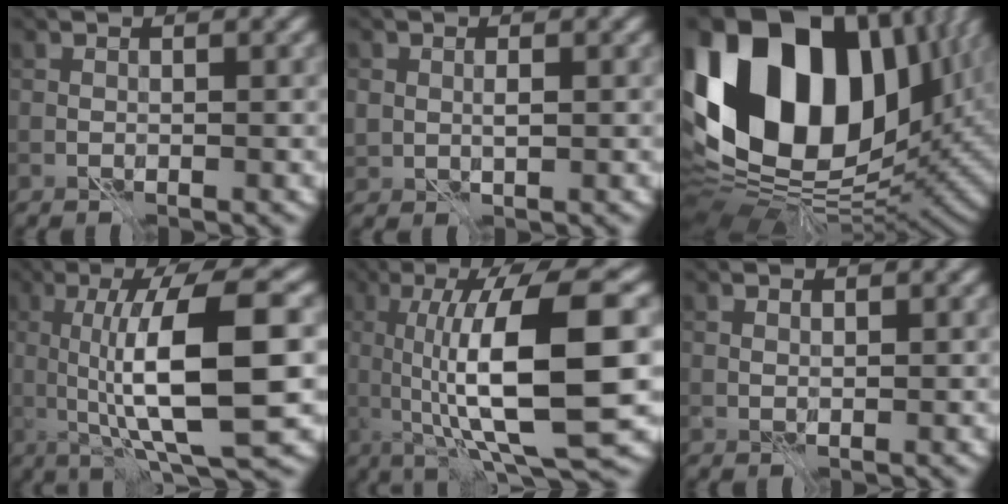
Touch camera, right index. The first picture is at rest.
{"total": 1.5, "force": [0.3, 1.2, 0.9], "torque": [-0.020, -0.006, 0.008]}
{"total": 20.1, "force": [5.8, 13.1, 14.0], "torque": [-0.287, 0.026, 0.099]}
{"total": 11.1, "force": [0.4, 2.6, 10.7], "torque": [-0.158, 0.003, 0.010]}
{"total": 12.8, "force": [0.4, 3.1, 12.4], "torque": [-0.185, 0.002, 0.008]}
{"total": 0.6, "force": [0.4, 0.4, 0.3], "torque": [-0.005, -0.002, 0.007]}